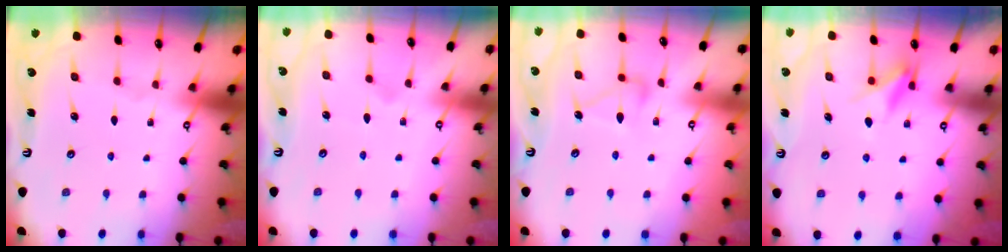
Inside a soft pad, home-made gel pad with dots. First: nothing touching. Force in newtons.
{"total": 6.7, "press": 6.7, "slide": 0.4}
{"total": 9.0, "press": 9.0, "slide": 0.5}
{"total": 8.4, "press": 8.3, "slide": 1.5}